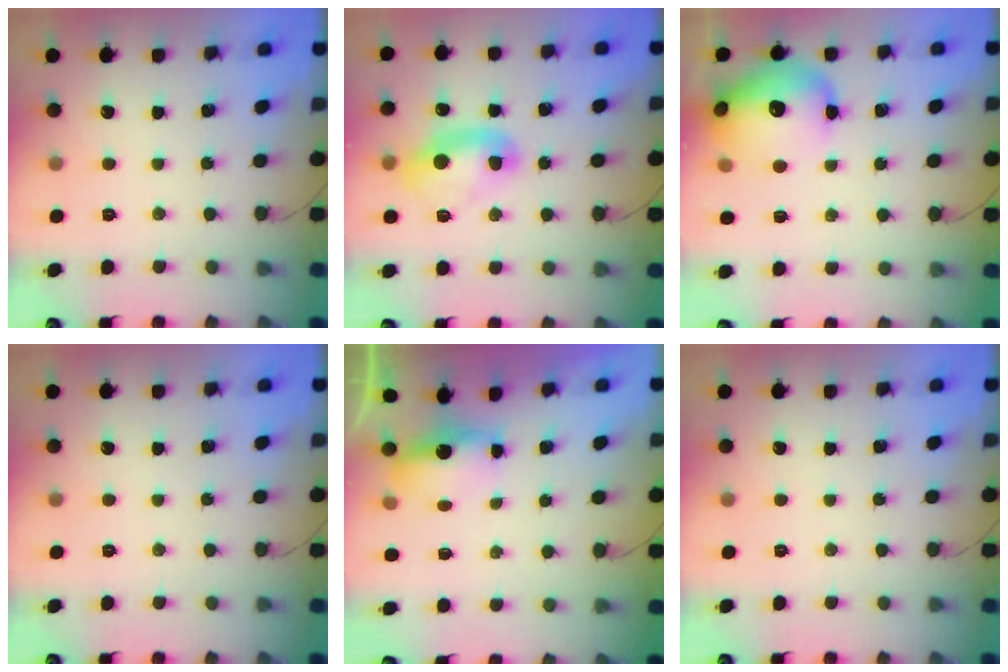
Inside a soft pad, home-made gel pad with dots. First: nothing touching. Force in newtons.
{"total": 10.9, "press": 10.0, "slide": 4.3}
{"total": 17.8, "press": 17.6, "slide": 2.4}
{"total": 0.0}
{"total": 7.2, "press": 5.3, "slide": 4.8}
{"total": 0.0}